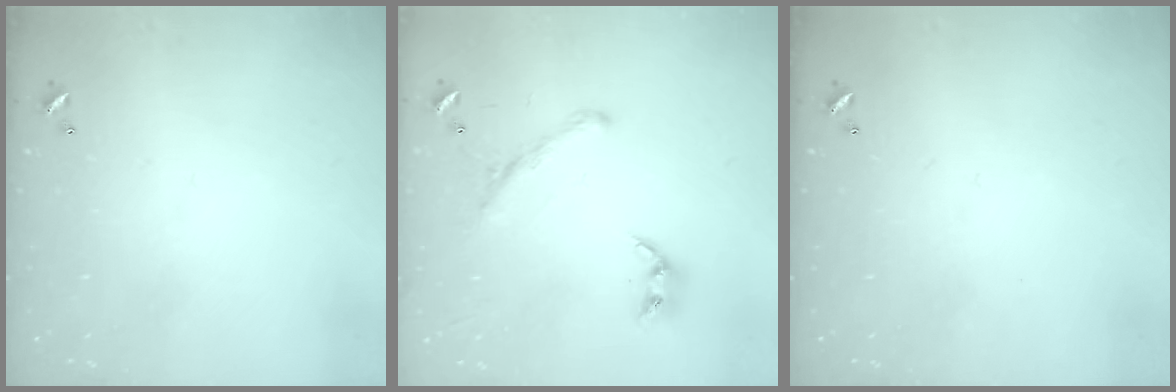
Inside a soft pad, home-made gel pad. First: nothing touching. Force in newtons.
{"total": 2.0, "press": 1.5, "slide": 1.2}
{"total": 0.0}